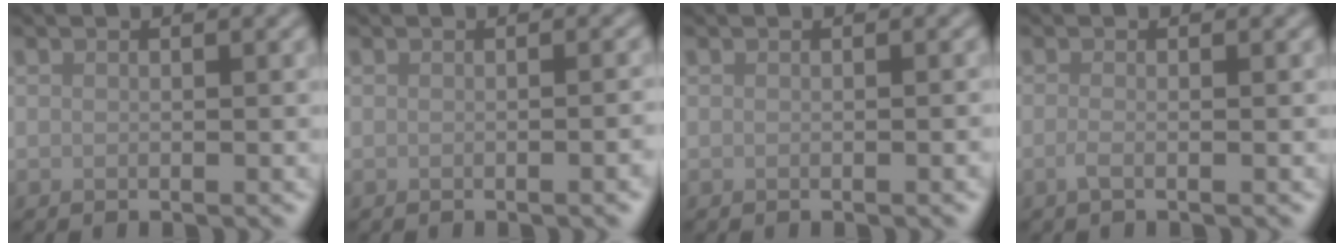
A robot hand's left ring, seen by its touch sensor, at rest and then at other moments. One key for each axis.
{"total": 1.8, "fx": -0.4, "fy": 0.4, "fz": 1.7, "tx": -0.013, "ty": 0.001, "tz": -0.005}
{"total": 0.7, "fx": -0.2, "fy": 0.1, "fz": 0.6, "tx": -0.005, "ty": 0.002, "tz": -0.002}
{"total": 1.2, "fx": -0.4, "fy": 0.4, "fz": 1.0, "tx": -0.020, "ty": -0.004, "tz": -0.011}